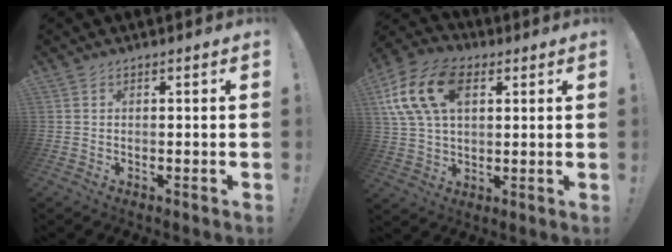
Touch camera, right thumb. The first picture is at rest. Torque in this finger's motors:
{"motor_torque": [0.97, 1.40, 1.10, 0.48, 0.13]}